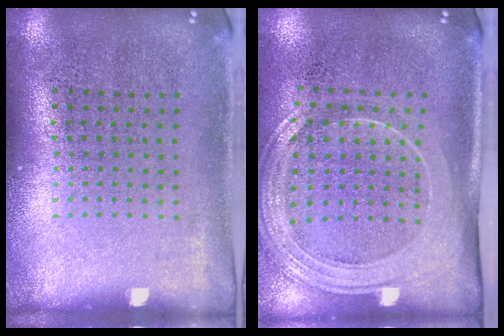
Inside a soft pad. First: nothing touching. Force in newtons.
{"total": 2.2, "press": 1.8, "slide": 1.1}